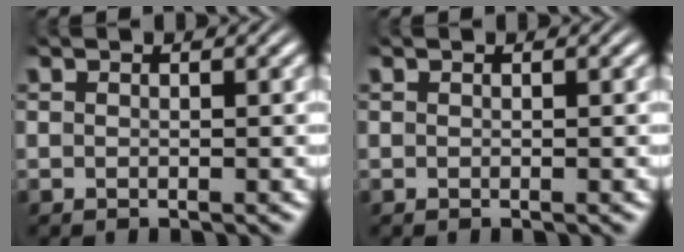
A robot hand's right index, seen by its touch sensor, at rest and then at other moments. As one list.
[{"total": 0.0}]